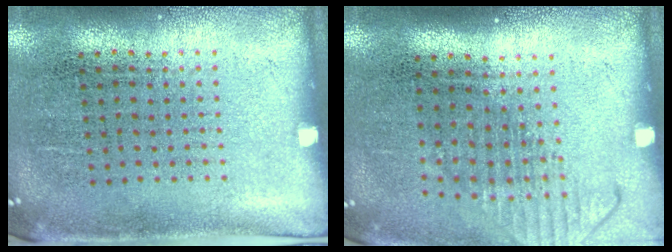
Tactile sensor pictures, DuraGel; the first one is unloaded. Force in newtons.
{"total": 1.3, "press": 1.0, "slide": 0.9}